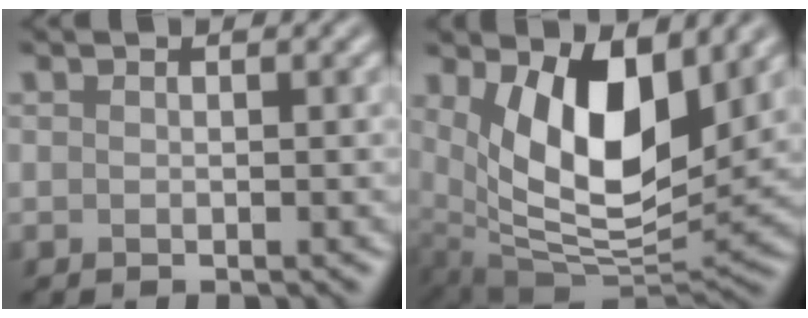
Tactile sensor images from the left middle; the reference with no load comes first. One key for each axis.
{"total": 10.6, "fx": 3.3, "fy": 5.0, "fz": 8.7, "tx": -0.153, "ty": -0.022, "tz": 0.060}